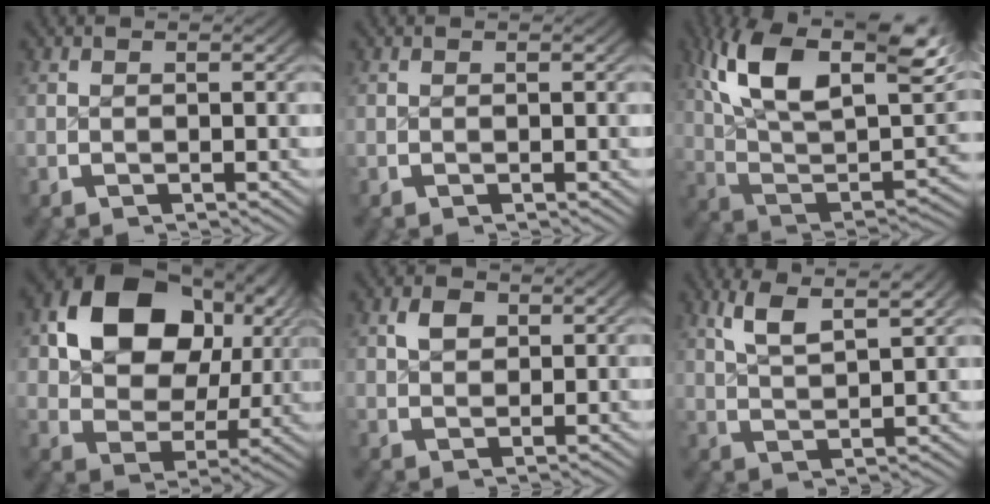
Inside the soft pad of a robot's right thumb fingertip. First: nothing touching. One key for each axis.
{"total": 0.0}
{"total": 18.6, "fx": 4.3, "fy": 11.8, "fz": 13.8, "tx": -0.269, "ty": -0.032, "tz": 0.074}
{"total": 12.9, "fx": 2.8, "fy": 8.8, "fz": 9.1, "tx": -0.177, "ty": -0.022, "tz": 0.056}
{"total": 2.1, "fx": 1.0, "fy": 1.4, "fz": 1.2, "tx": -0.018, "ty": -0.003, "tz": 0.022}
{"total": 4.6, "fx": 3.3, "fy": 1.0, "fz": 3.0, "tx": -0.057, "ty": 0.005, "tz": 0.064}